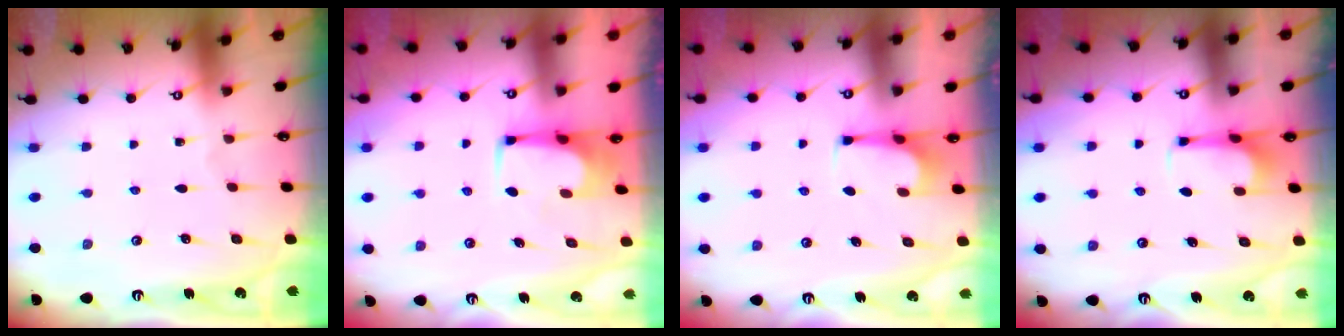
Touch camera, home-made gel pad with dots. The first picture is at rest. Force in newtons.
{"total": 1.6, "press": 1.5, "slide": 0.3}
{"total": 0.7, "press": 0.7, "slide": 0.3}
{"total": 4.8, "press": 4.7, "slide": 0.9}